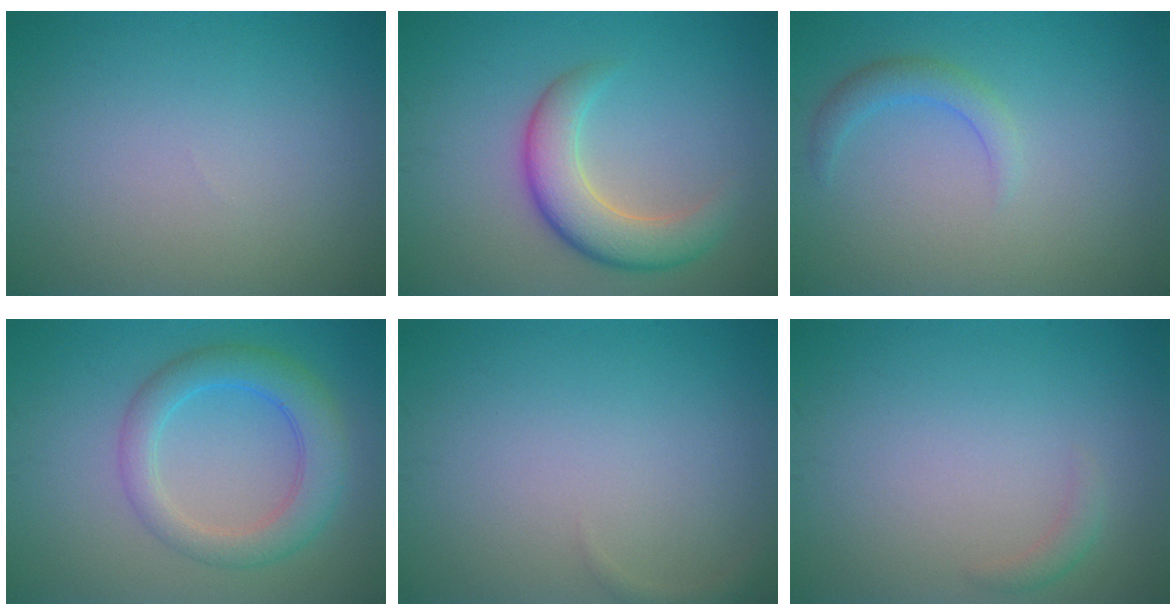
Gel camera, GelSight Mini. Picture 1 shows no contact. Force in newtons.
{"total": 5.2, "press": 5.2, "slide": 0.4}
{"total": 2.0, "press": 2.0, "slide": 0.1}
{"total": 4.7, "press": 4.7, "slide": 0.1}
{"total": 0.7, "press": 0.7, "slide": 0.1}
{"total": 1.0, "press": 1.0, "slide": 0.1}